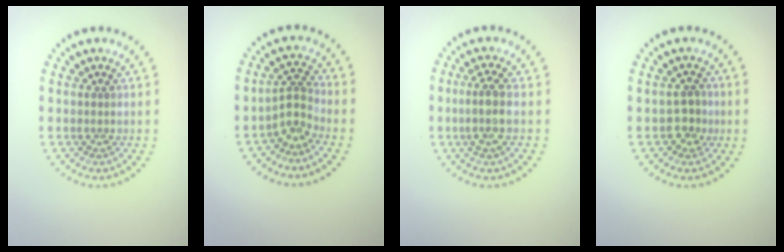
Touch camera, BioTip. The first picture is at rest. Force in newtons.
{"total": 2.4, "press": 1.6, "slide": 1.8}
{"total": 2.5, "press": 2.2, "slide": 1.1}
{"total": 2.1, "press": 2.0, "slide": 0.5}